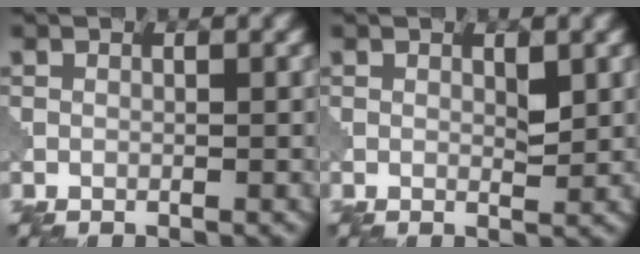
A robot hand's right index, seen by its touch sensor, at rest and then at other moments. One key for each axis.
{"total": 1.3, "fx": 0.4, "fy": 0.5, "fz": 1.1, "tx": -0.018, "ty": -0.004, "tz": 0.008}